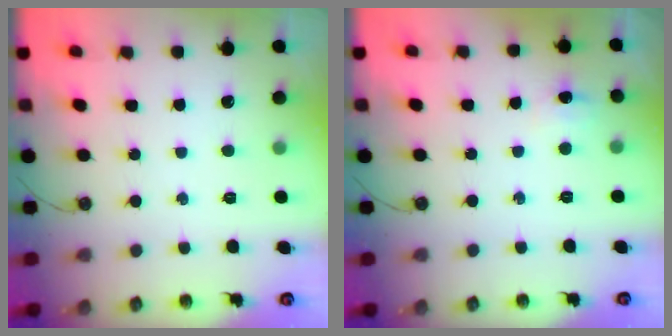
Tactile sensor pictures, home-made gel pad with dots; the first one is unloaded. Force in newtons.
{"total": 5.8, "press": 2.7, "slide": 5.2}